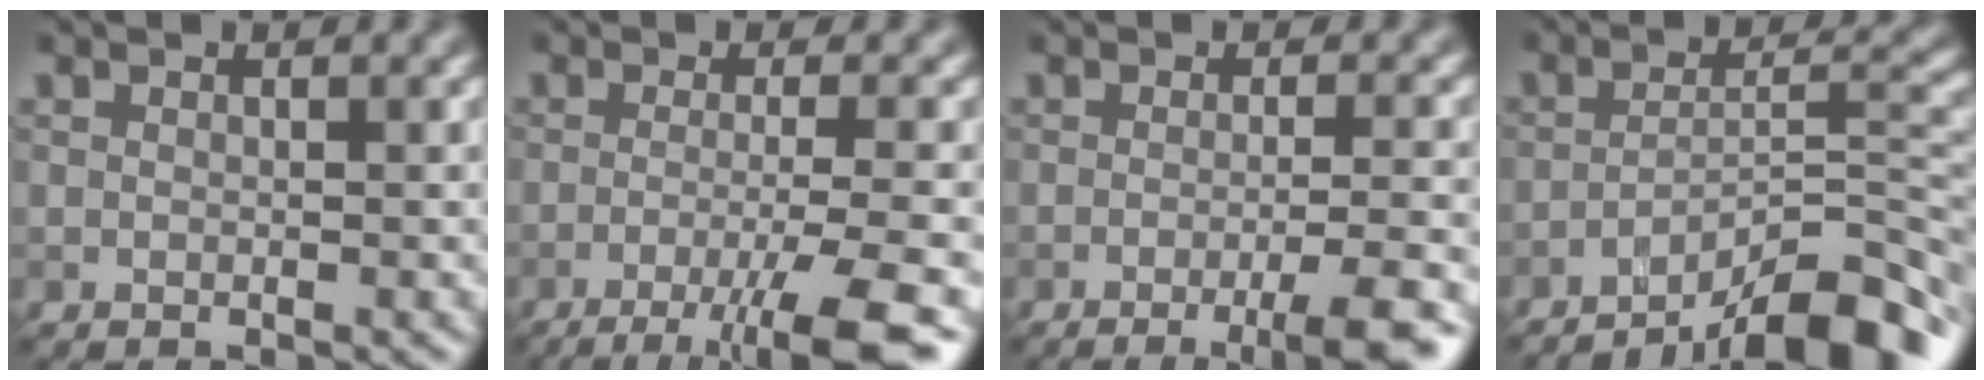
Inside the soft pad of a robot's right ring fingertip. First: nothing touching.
{"total": 7.1, "force": [-3.7, 1.3, 6.0], "torque": [-0.082, -0.003, -0.066]}
{"total": 5.5, "force": [-2.6, 1.1, 4.7], "torque": [-0.058, -0.003, -0.040]}
{"total": 10.7, "force": [-7.8, 2.3, 7.0], "torque": [-0.086, 0.013, -0.125]}